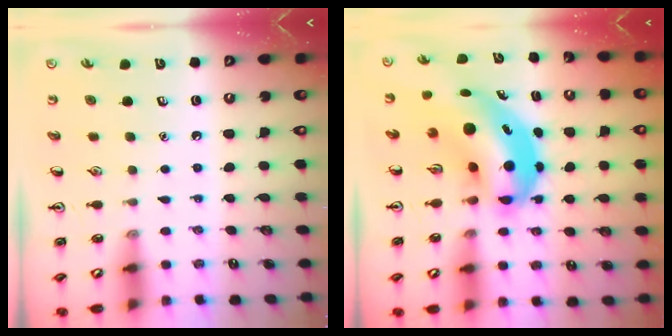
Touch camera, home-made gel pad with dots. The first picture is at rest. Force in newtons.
{"total": 9.2, "press": 8.9, "slide": 2.5}